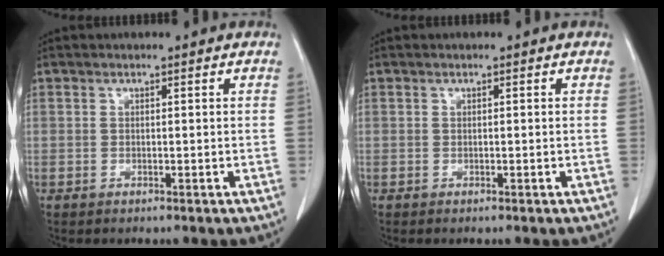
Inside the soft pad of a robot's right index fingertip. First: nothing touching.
{"total": 0.0}